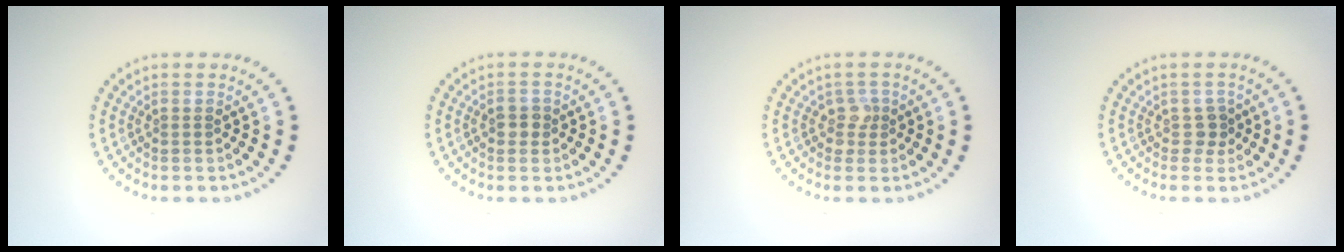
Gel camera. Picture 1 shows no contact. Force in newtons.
{"total": 1.3, "press": 1.3, "slide": 0.2}
{"total": 1.5, "press": 1.2, "slide": 0.9}
{"total": 1.3, "press": 1.0, "slide": 0.9}